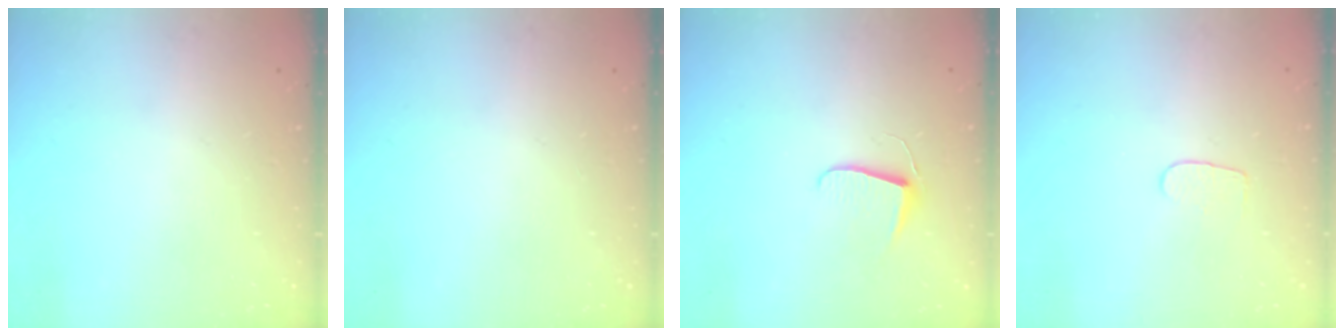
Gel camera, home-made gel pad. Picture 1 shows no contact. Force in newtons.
{"total": 0.0}
{"total": 6.2, "press": 6.1, "slide": 0.6}
{"total": 4.3, "press": 4.3, "slide": 0.5}